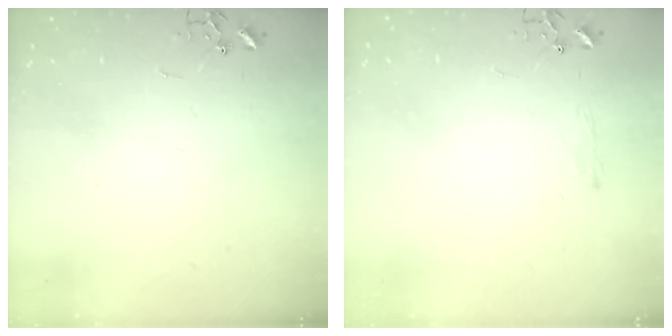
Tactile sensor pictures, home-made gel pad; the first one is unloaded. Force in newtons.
{"total": 6.3, "press": 6.2, "slide": 0.8}